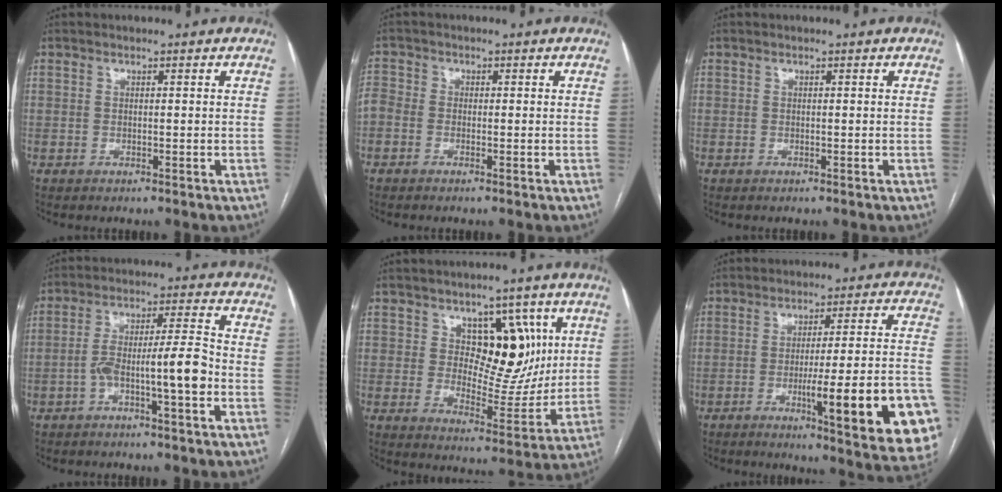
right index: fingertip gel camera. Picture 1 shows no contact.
{"total": 2.9, "force": [-0.8, 2.4, 1.5], "torque": [-0.043, 0.013, -0.020]}
{"total": 0.0}
{"total": 8.8, "force": [-3.1, 0.8, 8.2], "torque": [-0.144, 0.025, -0.050]}
{"total": 10.3, "force": [3.7, 6.1, 7.4], "torque": [-0.092, 0.009, 0.066]}
{"total": 19.9, "force": [-6.8, 1.6, 18.6], "torque": [-0.171, 0.002, -0.083]}